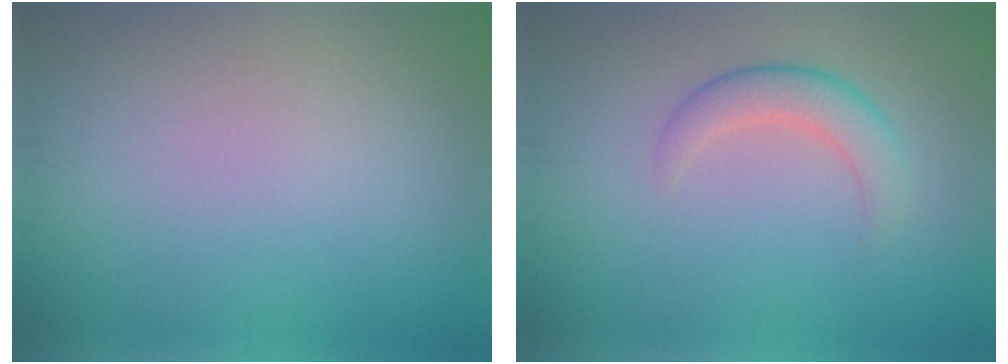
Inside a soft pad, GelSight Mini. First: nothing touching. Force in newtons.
{"total": 2.1, "press": 2.0, "slide": 0.2}